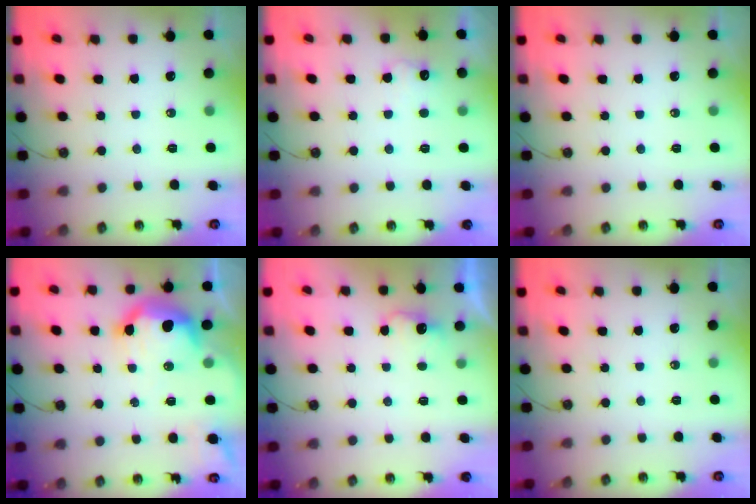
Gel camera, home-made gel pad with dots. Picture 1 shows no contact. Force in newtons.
{"total": 6.9, "press": 6.8, "slide": 1.3}
{"total": 0.0}
{"total": 15.5, "press": 15.5, "slide": 1.2}
{"total": 2.8, "press": 2.7, "slide": 0.8}
{"total": 0.0}